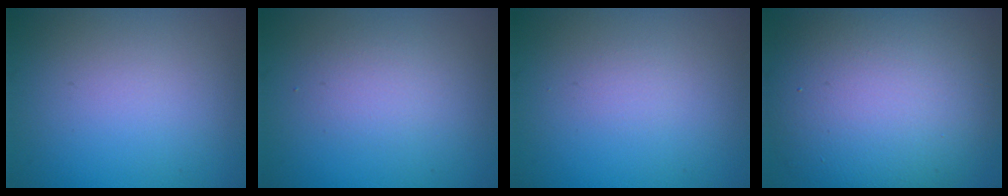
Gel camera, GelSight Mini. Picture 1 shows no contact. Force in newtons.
{"total": 1.6, "press": 1.6, "slide": 0.1}
{"total": 0.6, "press": 0.6, "slide": 0.0}
{"total": 13.6, "press": 13.6, "slide": 0.6}